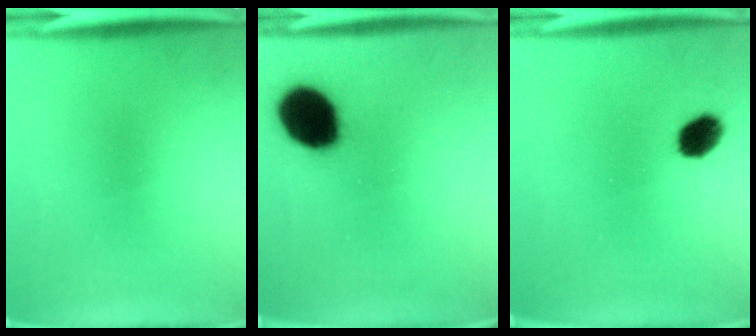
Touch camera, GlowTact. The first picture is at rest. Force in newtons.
{"total": 17.3}
{"total": 5.3}